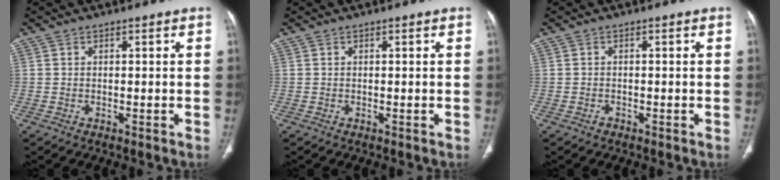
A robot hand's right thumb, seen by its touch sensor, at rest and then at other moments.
{"total": 0.0}
{"total": 0.7, "force": [-0.5, 0.4, 0.2], "torque": [-0.003, 0.001, -0.011]}